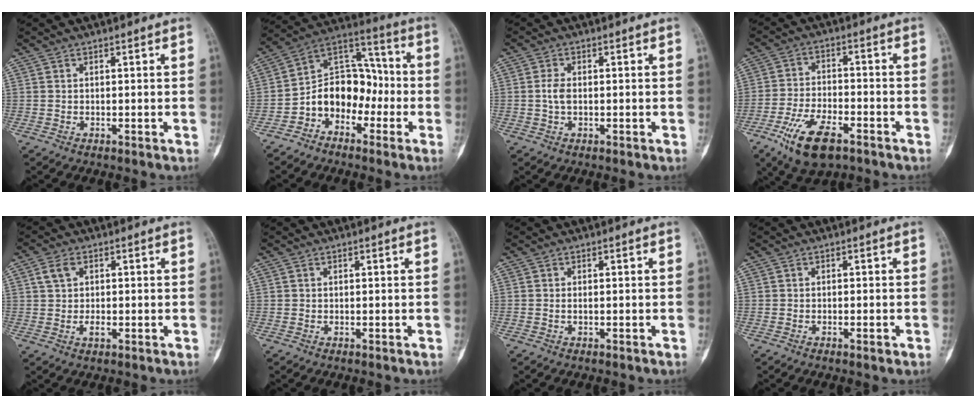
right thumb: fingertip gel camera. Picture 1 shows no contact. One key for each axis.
{"total": 12.6, "fx": -4.1, "fy": 9.4, "fz": 7.3, "tx": -0.082, "ty": 0.071, "tz": -0.082}
{"total": 2.6, "fx": -0.1, "fy": 1.4, "fz": 2.1, "tx": -0.046, "ty": 0.000, "tz": -0.009}
{"total": 12.0, "fx": -6.6, "fy": 5.4, "fz": 8.4, "tx": -0.153, "ty": 0.018, "tz": -0.115}
{"total": 4.4, "fx": 0.7, "fy": 3.0, "fz": 3.1, "tx": -0.057, "ty": 0.001, "tz": 0.011}
{"total": 0.0}
{"total": 0.8, "fx": -0.1, "fy": 0.3, "fz": 0.7, "tx": -0.017, "ty": 0.003, "tz": 0.000}
{"total": 1.2, "fx": -0.6, "fy": 0.4, "fz": 0.9, "tx": -0.015, "ty": 0.001, "tz": -0.007}